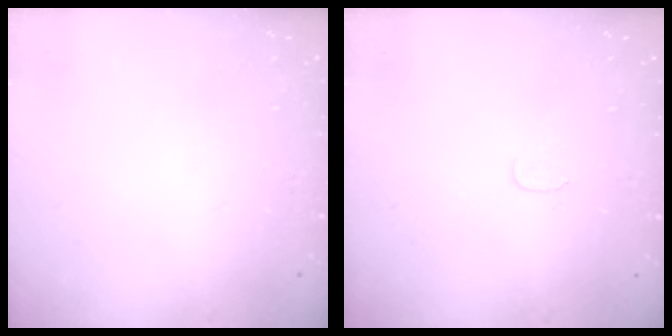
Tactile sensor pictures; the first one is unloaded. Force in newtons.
{"total": 3.9, "press": 3.9, "slide": 0.3}